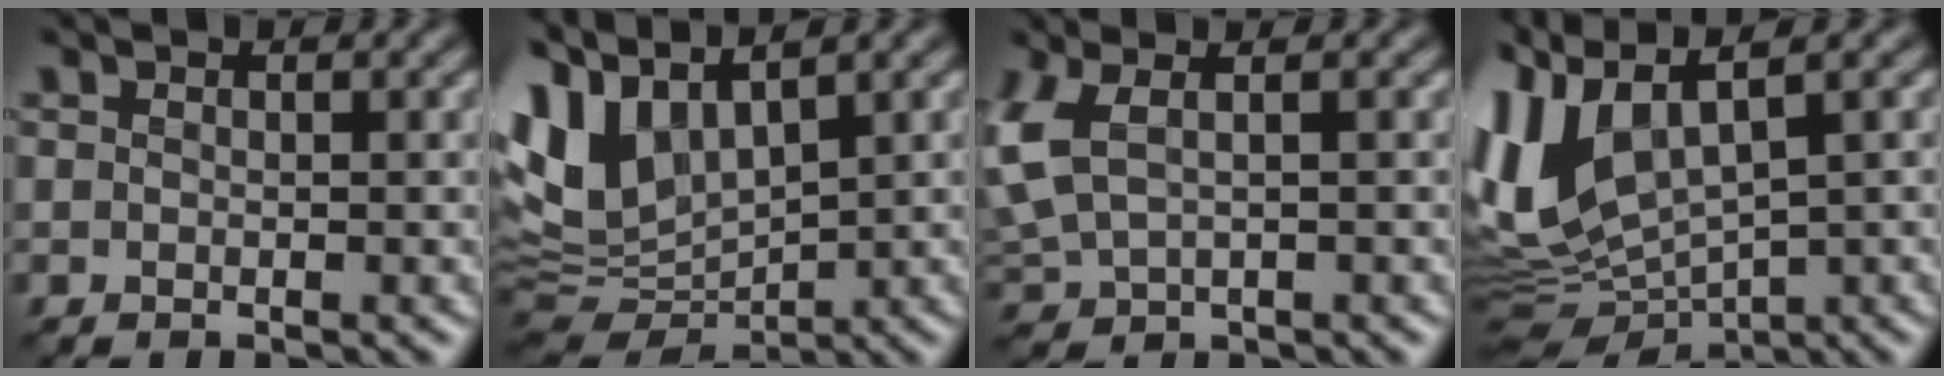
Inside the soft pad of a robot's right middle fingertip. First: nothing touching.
{"total": 7.2, "force": [3.2, 3.8, 5.2], "torque": [-0.123, 0.002, 0.060]}
{"total": 5.0, "force": [0.9, 2.6, 4.2], "torque": [-0.121, 0.004, 0.021]}
{"total": 9.4, "force": [2.0, 4.4, 8.1], "torque": [-0.199, -0.004, 0.046]}